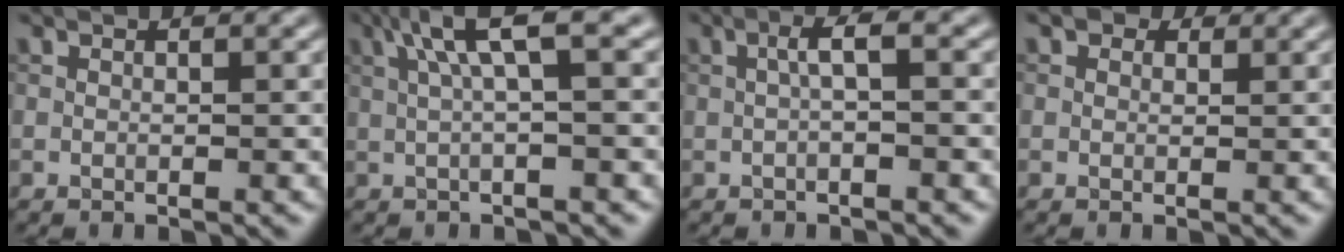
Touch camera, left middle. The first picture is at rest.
{"total": 4.8, "force": [1.5, 0.8, 4.5], "torque": [-0.078, 0.016, 0.026]}
{"total": 2.0, "force": [-0.2, 0.2, 2.0], "torque": [-0.038, 0.009, -0.006]}
{"total": 2.0, "force": [1.4, 1.2, 0.8], "torque": [-0.014, -0.003, 0.010]}